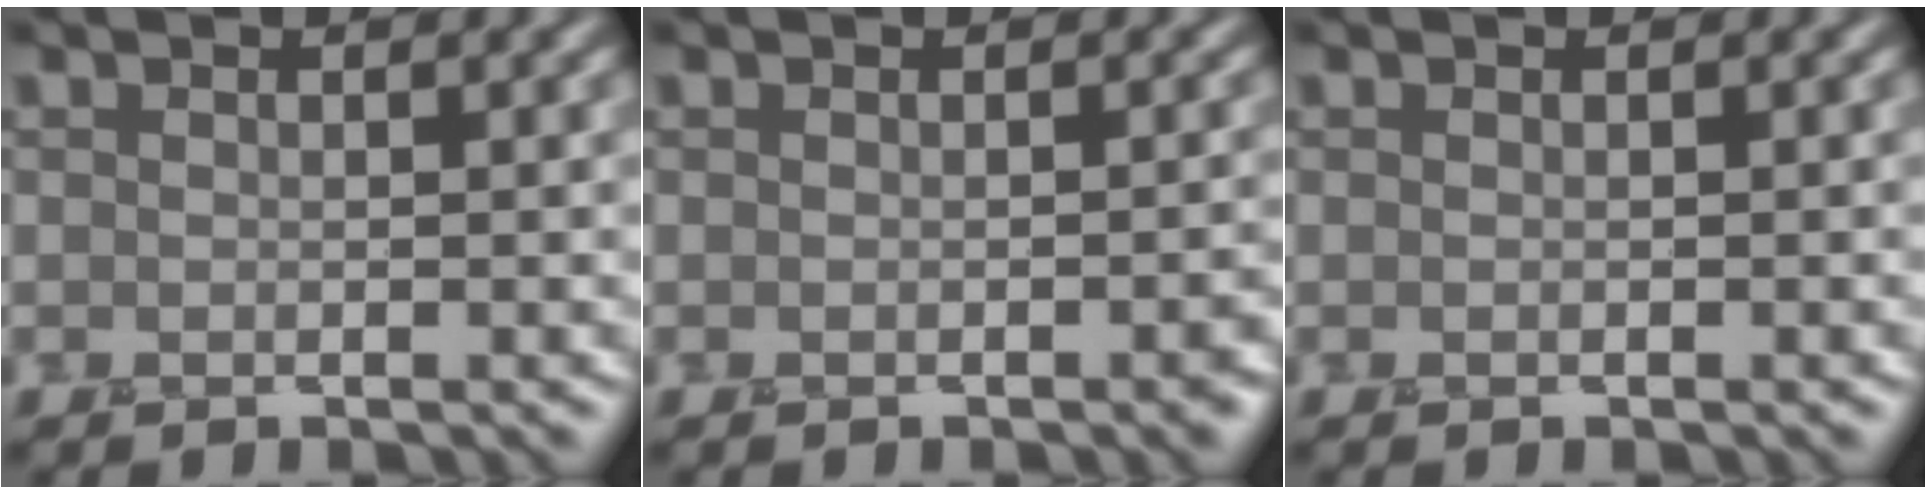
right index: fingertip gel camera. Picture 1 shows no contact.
{"total": 1.2, "force": [-0.7, 0.4, 0.9], "torque": [-0.009, 0.002, -0.010]}
{"total": 0.0}